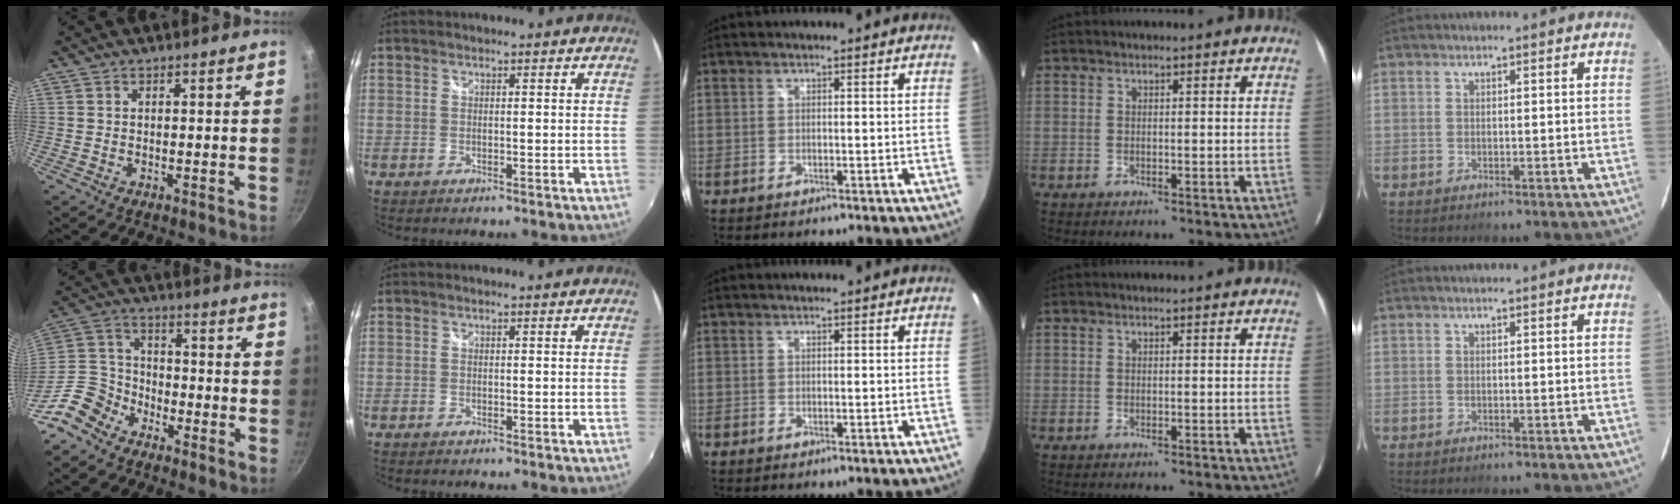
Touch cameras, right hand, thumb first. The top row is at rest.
{"thumb": {"total": 9.5, "force": [-6.8, 5.7, 3.4], "torque": [-0.047, 0.057, -0.155]}, "index": {"total": 0.6, "force": [-0.6, 0.2, -0.1], "torque": [0.001, -0.006, -0.013]}}